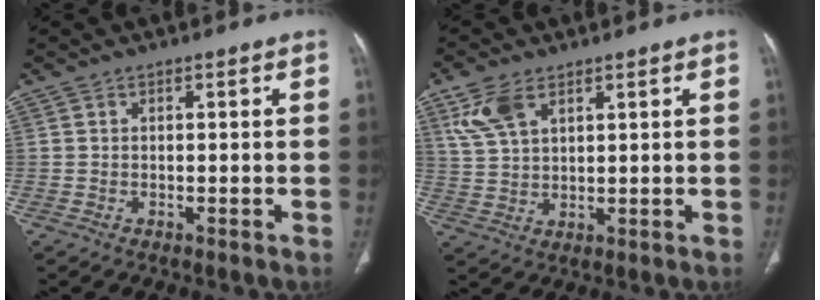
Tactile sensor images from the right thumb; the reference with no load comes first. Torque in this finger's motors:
{"motor_torque": [-0.04, 0.65, 0.67, 0.53, 0.04]}